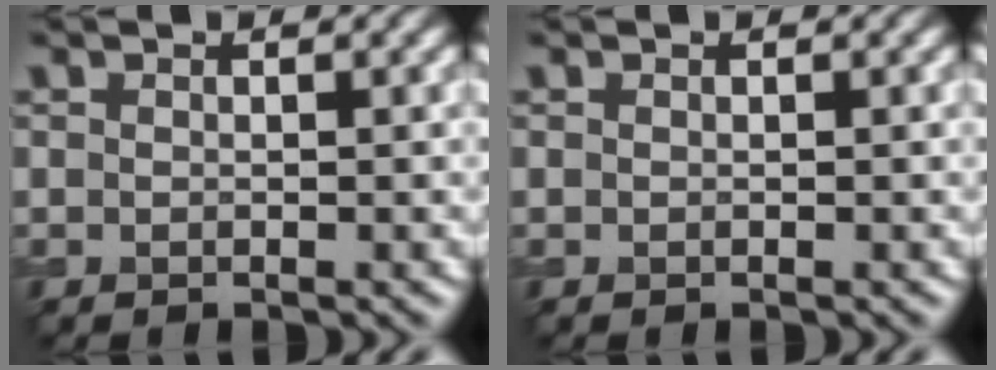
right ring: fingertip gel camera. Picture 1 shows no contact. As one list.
[{"total": 0.0}]